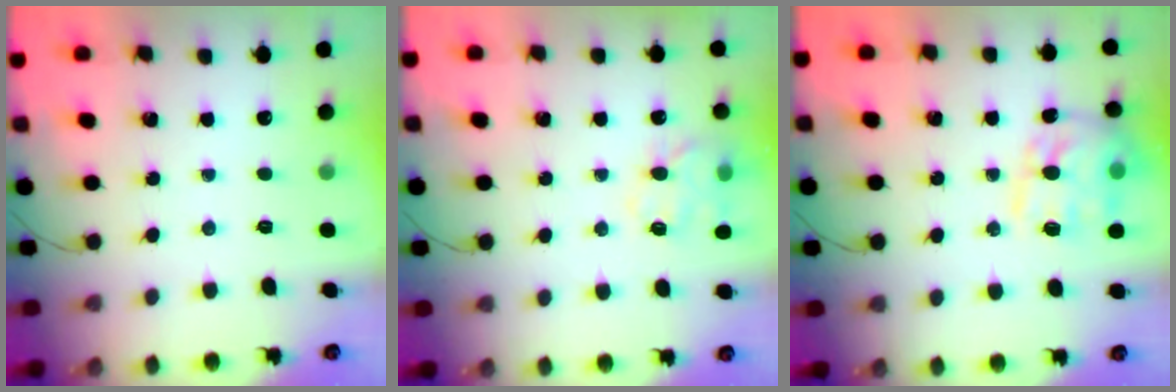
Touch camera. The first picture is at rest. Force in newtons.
{"total": 12.0, "press": 11.9, "slide": 1.4}
{"total": 16.9, "press": 16.8, "slide": 1.2}